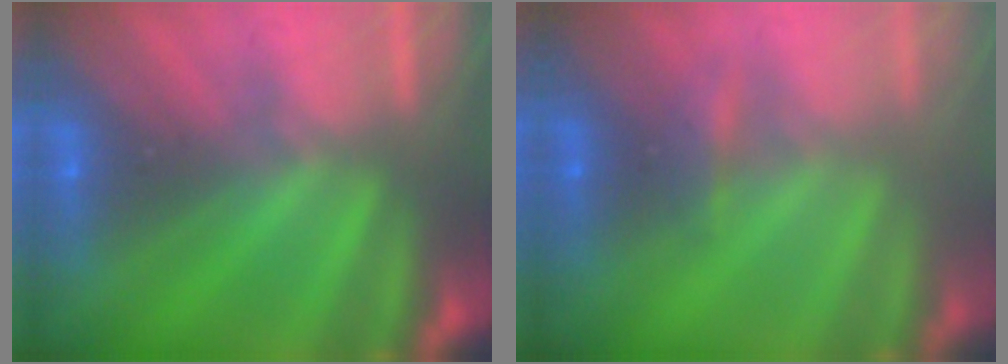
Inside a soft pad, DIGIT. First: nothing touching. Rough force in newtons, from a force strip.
{"total": 2.2}